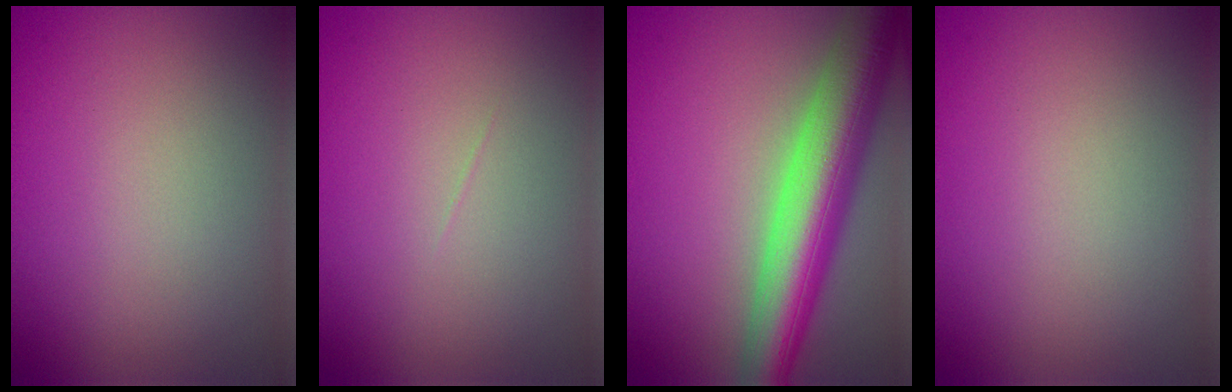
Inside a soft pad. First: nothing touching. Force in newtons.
{"total": 0.0}
{"total": 9.8, "press": 9.8, "slide": 0.1}
{"total": 0.0}